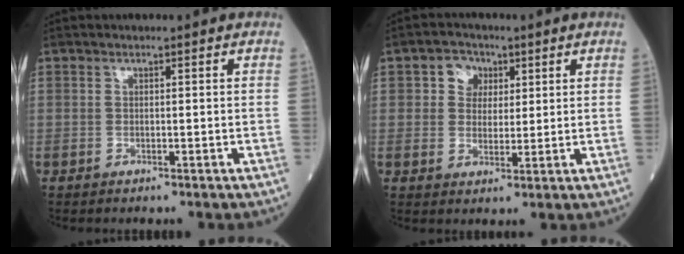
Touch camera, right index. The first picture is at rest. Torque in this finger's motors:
{"motor_torque": [0.10, 0.07, 0.04, 0.01]}